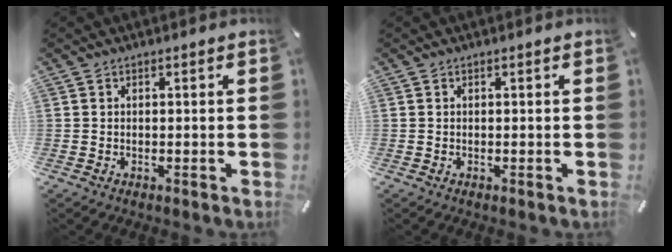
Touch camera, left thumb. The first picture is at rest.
{"total": 0.0}